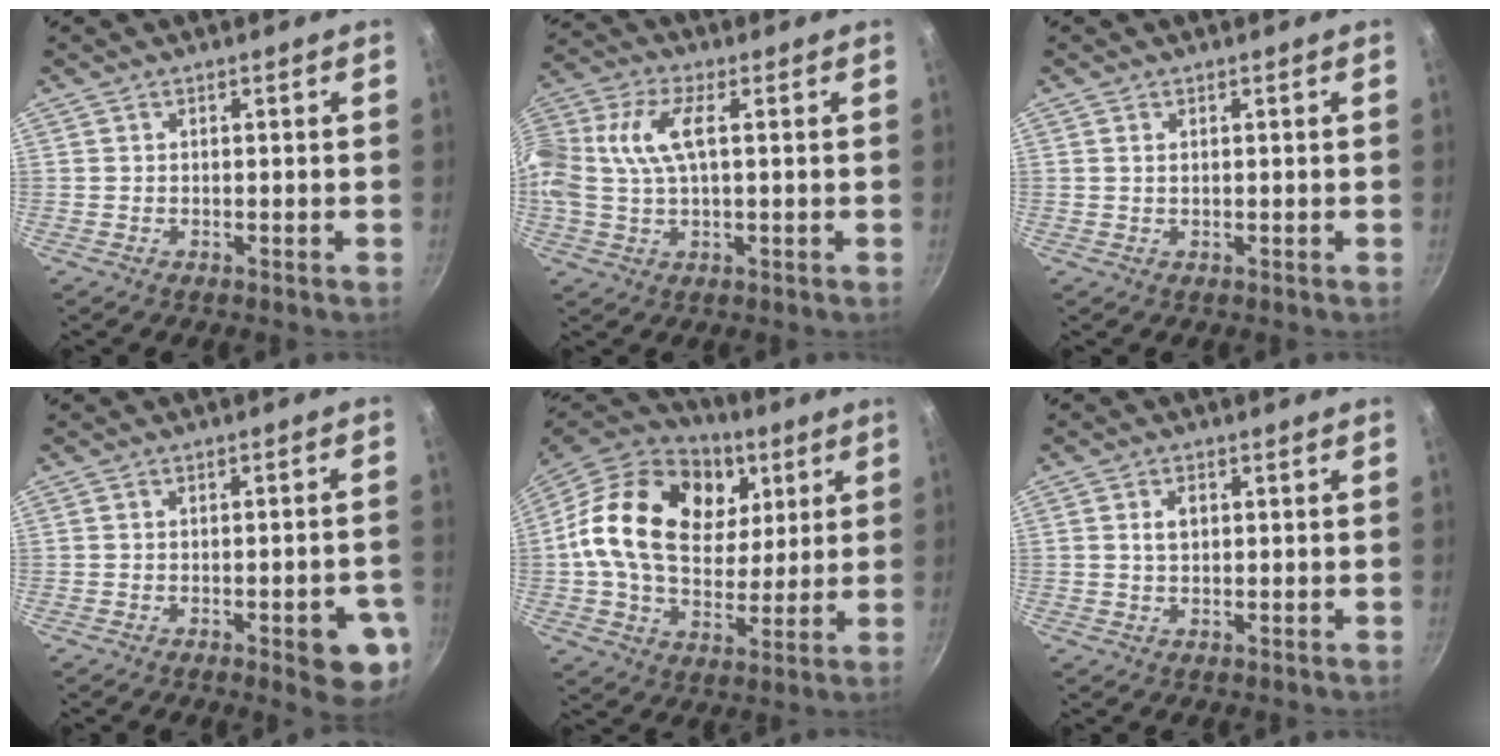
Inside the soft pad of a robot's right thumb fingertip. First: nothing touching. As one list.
[{"total": 13.2, "force": [2.2, 6.7, 11.1], "torque": [-0.244, 0.020, 0.029]}, {"total": 0.9, "force": [0.4, 0.5, 0.7], "torque": [-0.013, 0.001, 0.007]}, {"total": 9.0, "force": [-3.2, 2.9, 7.9], "torque": [-0.073, 0.012, -0.035]}, {"total": 25.6, "force": [7.1, 17.8, 16.9], "torque": [-0.281, -0.003, 0.112]}, {"total": 2.7, "force": [0.5, 1.7, 2.0], "torque": [-0.028, 0.002, 0.010]}]